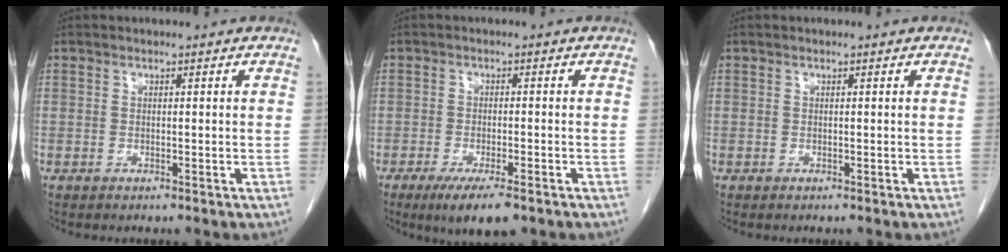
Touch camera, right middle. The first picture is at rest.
{"total": 6.4, "force": [-4.1, 1.4, 4.7], "torque": [-0.076, -0.013, -0.063]}
{"total": 0.0}